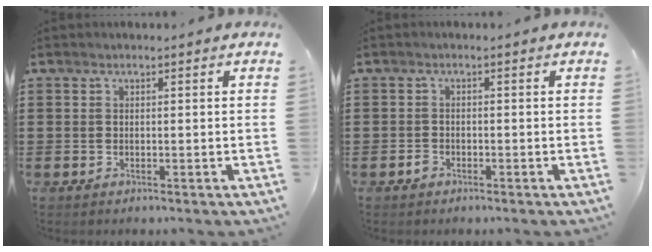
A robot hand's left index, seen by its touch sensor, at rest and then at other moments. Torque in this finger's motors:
{"motor_torque": [-0.04, 0.22, -0.01, 0.00]}